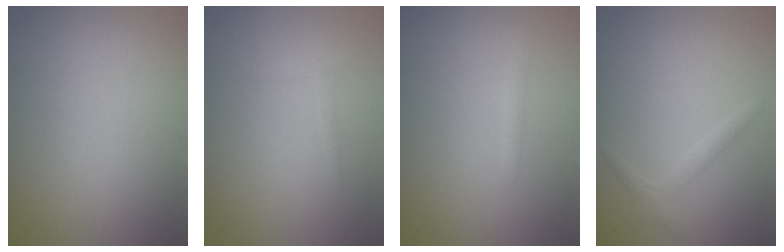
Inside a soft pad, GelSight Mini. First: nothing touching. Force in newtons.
{"total": 0.6, "press": 0.6, "slide": 0.1}
{"total": 0.9, "press": 0.9, "slide": 0.1}
{"total": 1.3, "press": 1.3, "slide": 0.0}